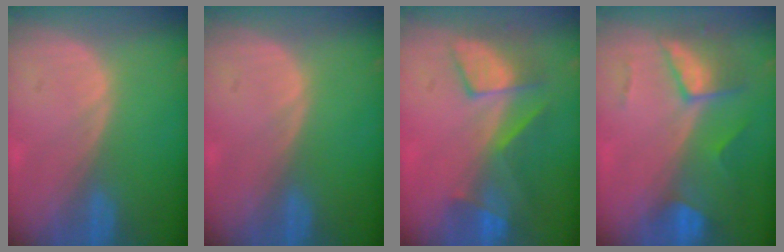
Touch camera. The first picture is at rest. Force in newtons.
{"total": 0.0}
{"total": 8.0, "press": 7.4, "slide": 3.2}
{"total": 7.4, "press": 6.6, "slide": 3.5}